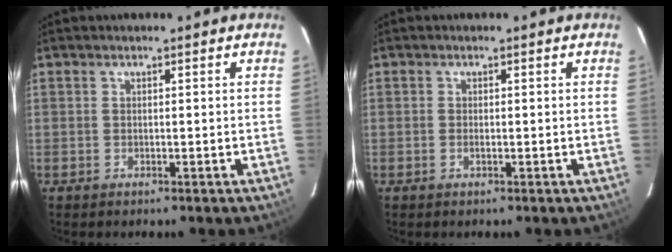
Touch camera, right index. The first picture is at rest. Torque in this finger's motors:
{"motor_torque": [-0.17, 0.28, -0.08, -0.01]}